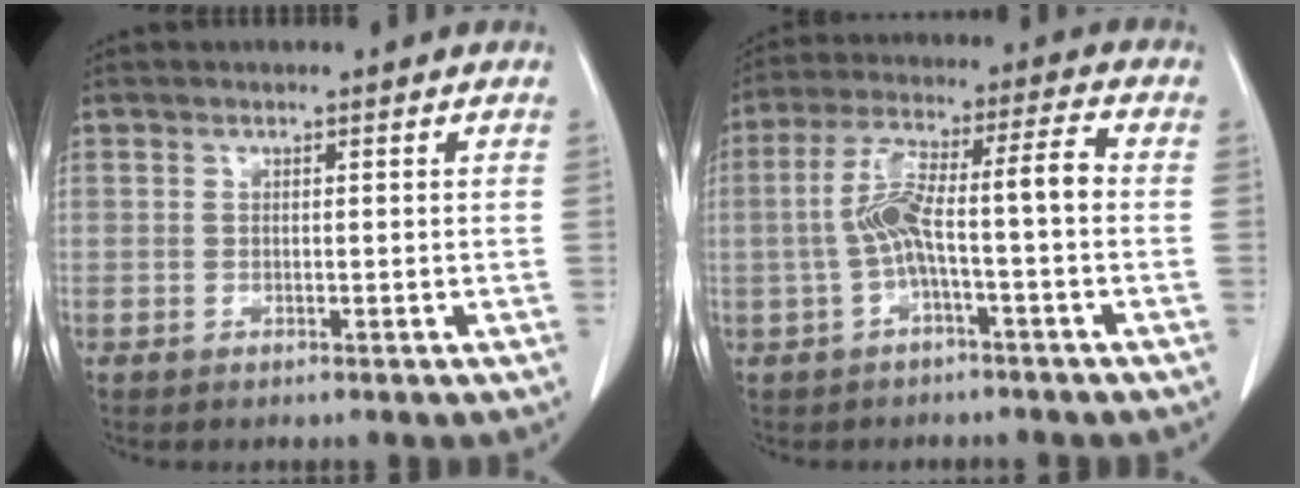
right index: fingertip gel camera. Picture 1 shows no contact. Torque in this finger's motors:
{"motor_torque": [0.90, -0.33, 0.28, 0.10]}